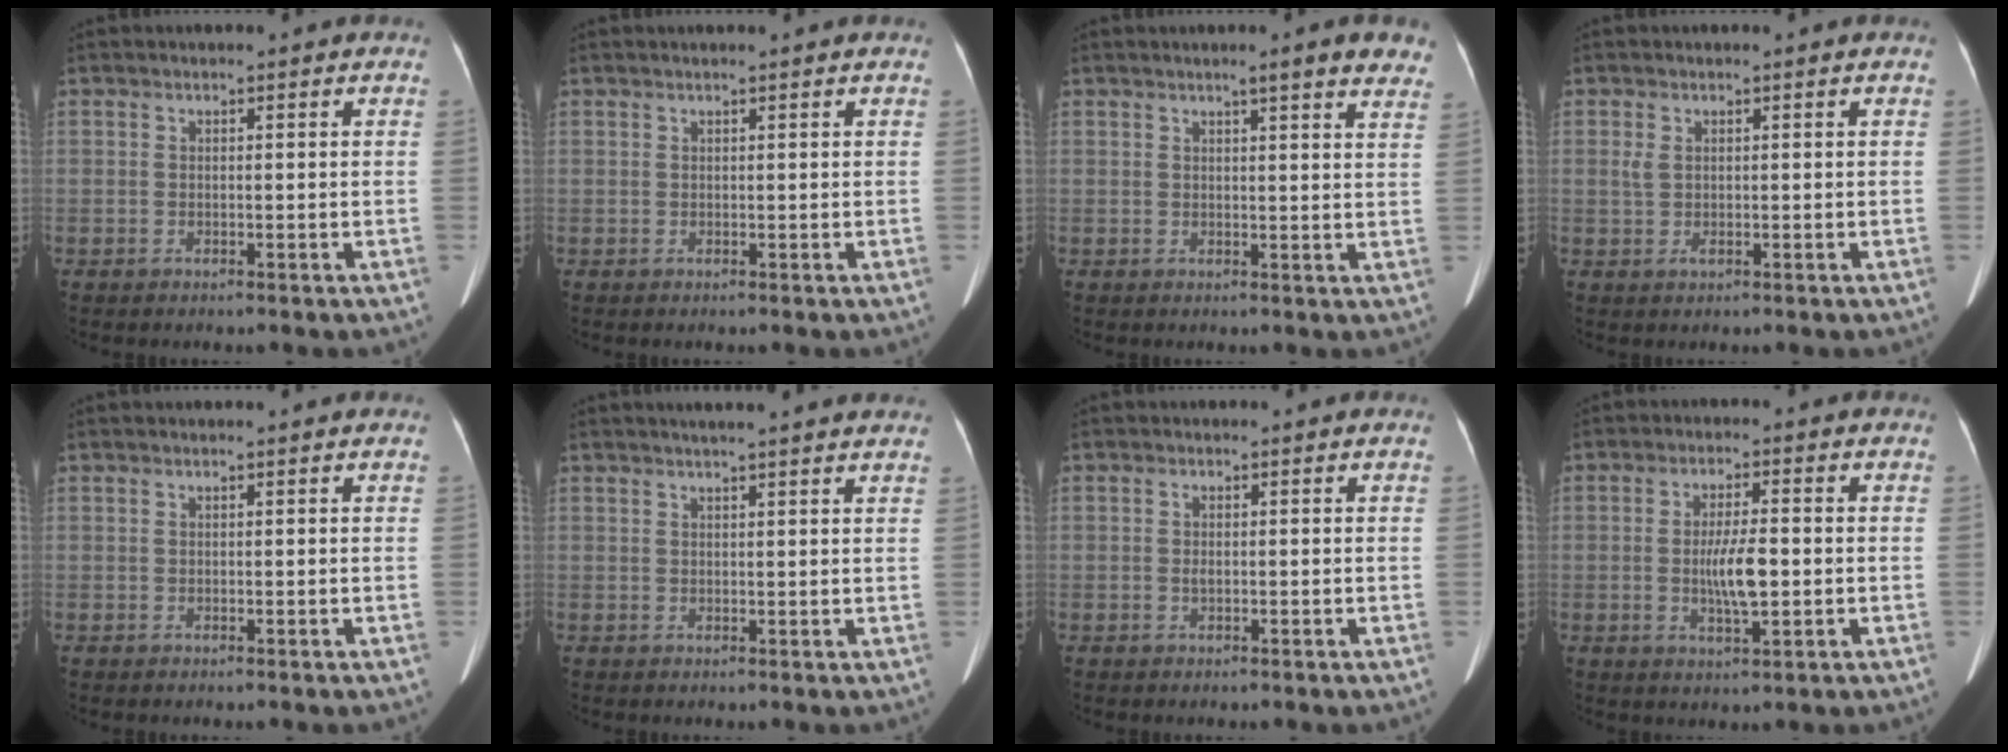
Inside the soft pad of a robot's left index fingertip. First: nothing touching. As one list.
[{"total": 1.2, "force": [1.1, 0.0, 0.6], "torque": [-0.009, 0.017, 0.016]}, {"total": 7.4, "force": [5.9, 0.7, 4.5], "torque": [-0.039, 0.002, 0.055]}, {"total": 1.7, "force": [0.2, 1.0, 1.3], "torque": [-0.033, -0.003, 0.010]}, {"total": 0.6, "force": [0.6, 0.0, 0.2], "torque": [-0.009, 0.005, 0.008]}, {"total": 9.9, "force": [8.8, 0.6, 4.5], "torque": [-0.057, 0.020, 0.092]}, {"total": 0.8, "force": [0.0, 0.4, 0.6], "torque": [-0.016, 0.001, 0.005]}, {"total": 5.8, "force": [-0.6, 1.1, 5.7], "torque": [-0.111, -0.003, -0.008]}]